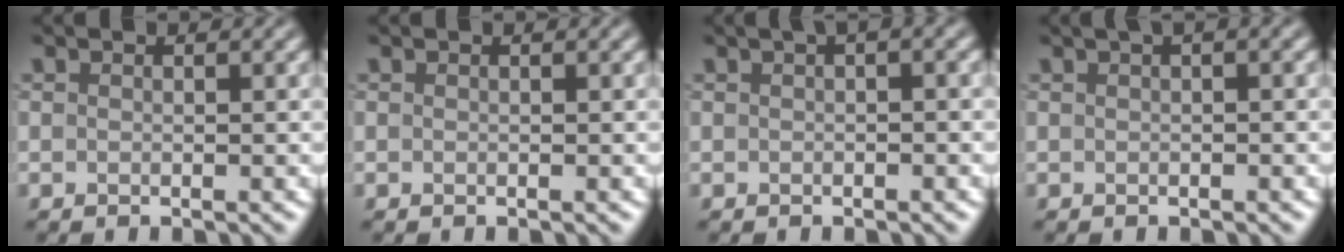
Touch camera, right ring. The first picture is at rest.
{"total": 0.0}
{"total": 1.7, "force": [0.5, 0.4, 1.6], "torque": [-0.021, 0.006, 0.006]}
{"total": 1.9, "force": [0.8, 0.5, 1.6], "torque": [-0.023, 0.004, 0.010]}